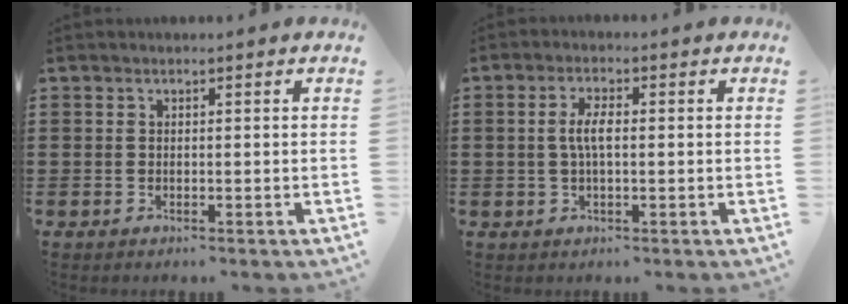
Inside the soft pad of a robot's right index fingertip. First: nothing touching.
{"total": 3.5, "force": [0.0, 1.1, 3.3], "torque": [-0.069, -0.001, -0.005]}